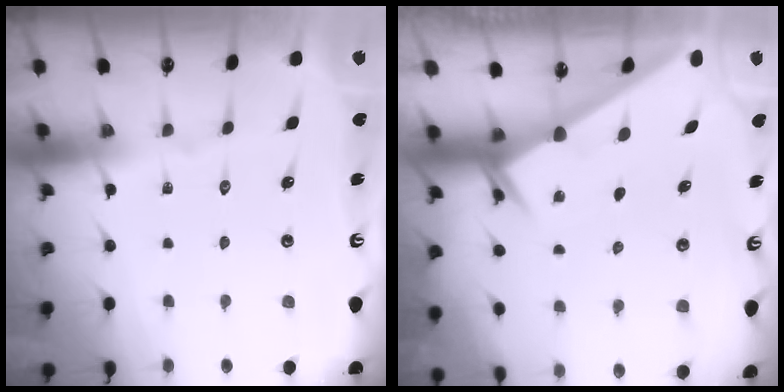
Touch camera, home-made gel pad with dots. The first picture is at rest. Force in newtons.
{"total": 1.9, "press": 1.9, "slide": 0.2}